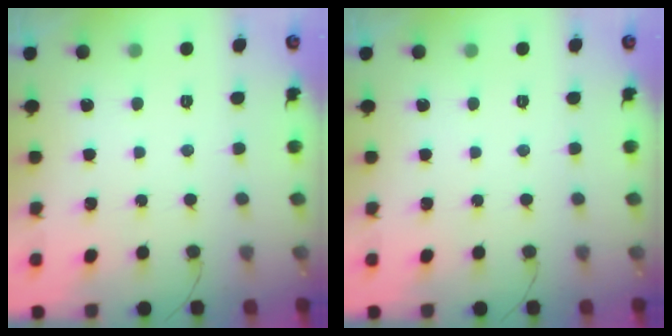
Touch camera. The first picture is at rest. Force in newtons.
{"total": 0.0}